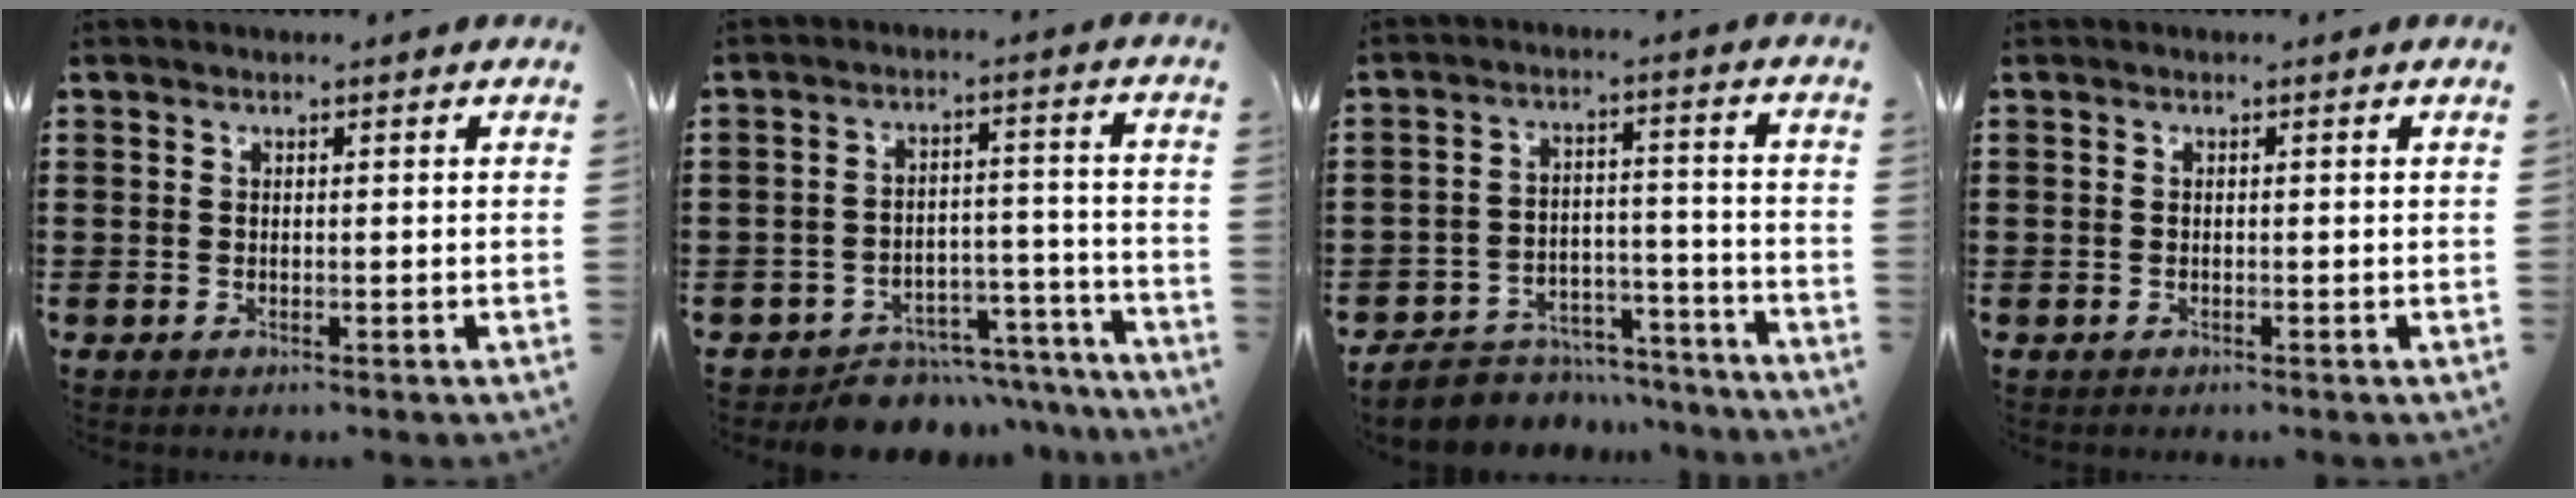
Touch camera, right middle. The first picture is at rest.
{"total": 6.2, "force": [-5.9, 1.6, 0.8], "torque": [-0.010, 0.023, -0.114]}
{"total": 6.1, "force": [-5.8, 1.7, 0.8], "torque": [-0.018, 0.014, -0.114]}
{"total": 0.0}